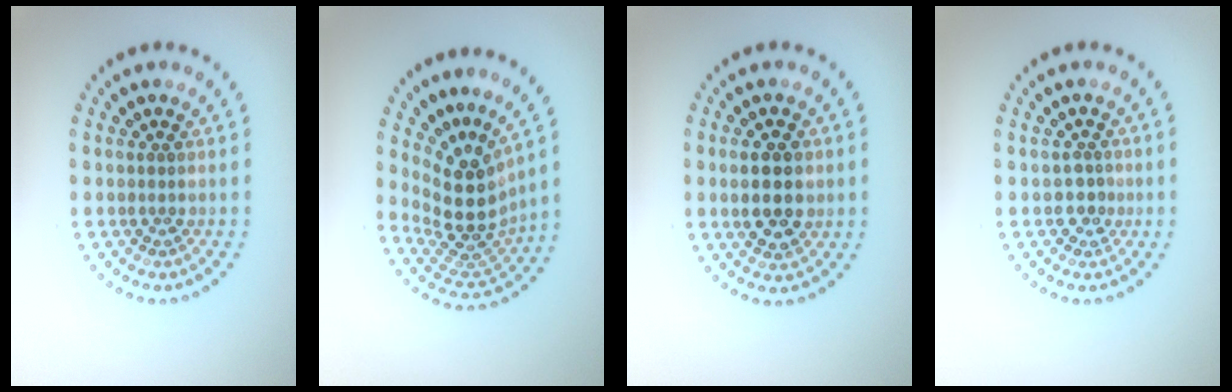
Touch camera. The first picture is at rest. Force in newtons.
{"total": 5.0, "press": 3.6, "slide": 3.4}
{"total": 3.8, "press": 3.7, "slide": 0.3}
{"total": 1.4, "press": 1.2, "slide": 0.6}